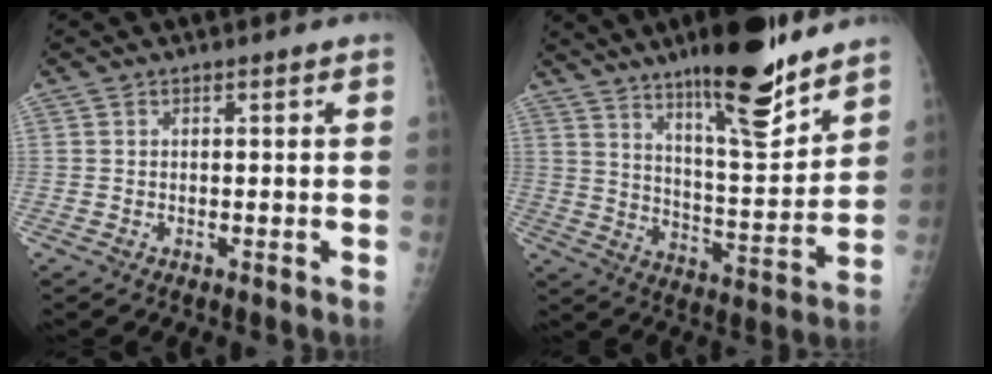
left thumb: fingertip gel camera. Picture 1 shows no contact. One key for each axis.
{"total": 17.4, "fx": 12.5, "fy": 3.6, "fz": 11.6, "tx": -0.148, "ty": -0.086, "tz": 0.201}